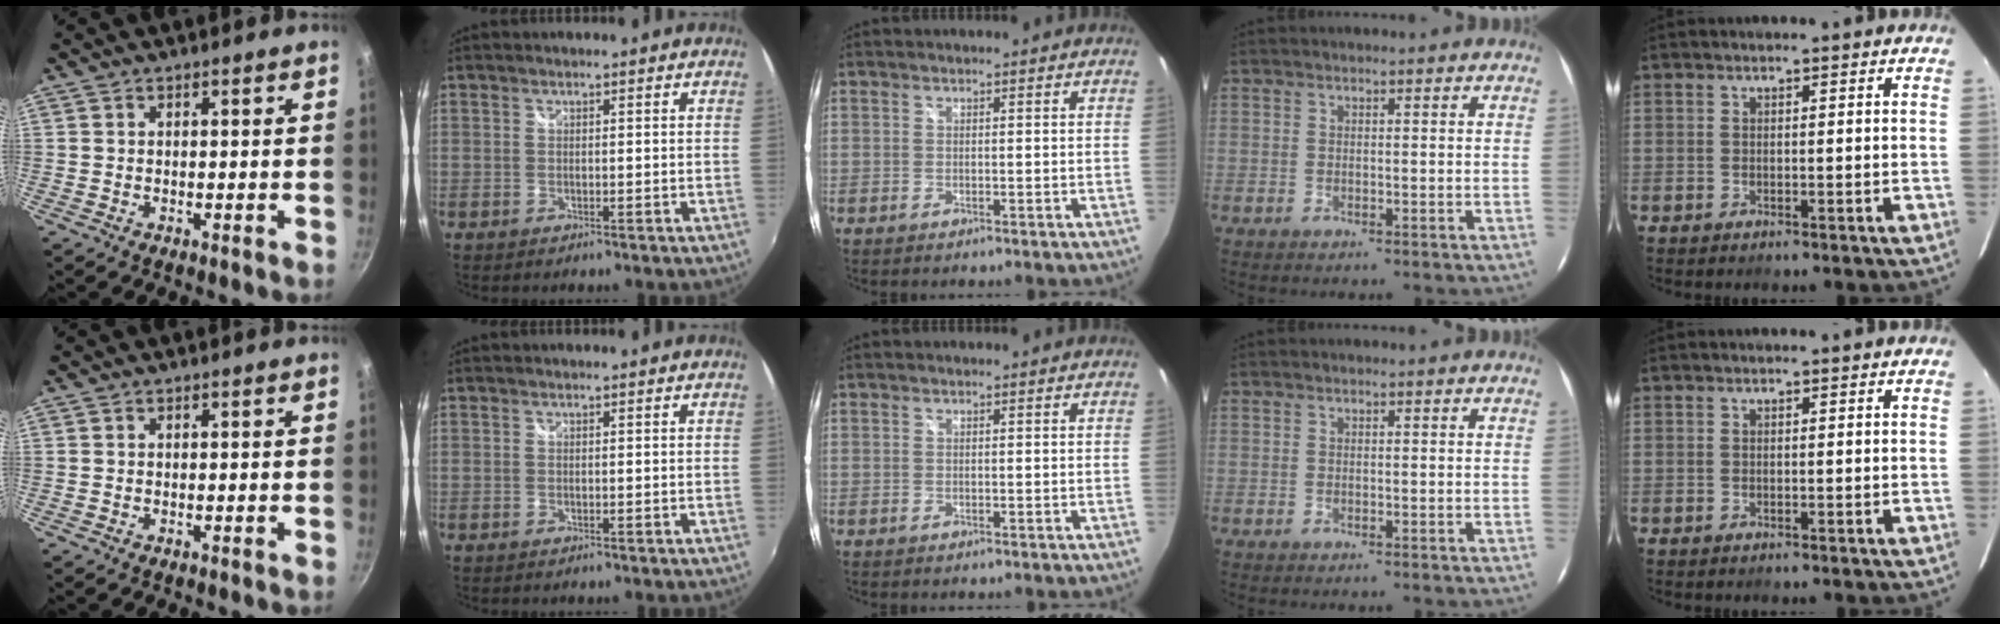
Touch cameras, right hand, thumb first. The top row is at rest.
{}